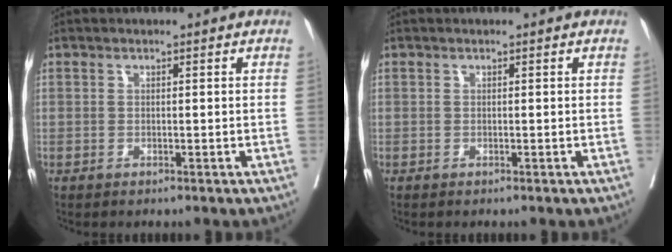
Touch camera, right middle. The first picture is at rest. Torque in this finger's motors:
{"motor_torque": [0.20, -0.22, 0.04, 0.01]}